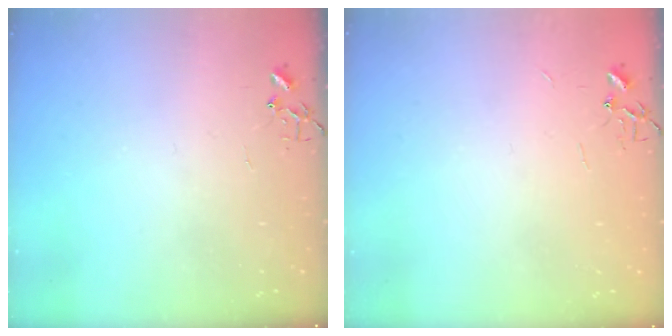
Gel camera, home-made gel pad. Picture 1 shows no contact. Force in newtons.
{"total": 2.2, "press": 2.2, "slide": 0.3}